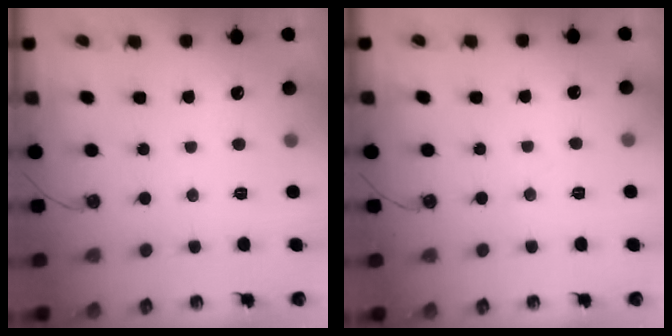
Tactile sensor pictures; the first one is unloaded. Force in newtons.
{"total": 4.0, "press": 3.9, "slide": 0.6}